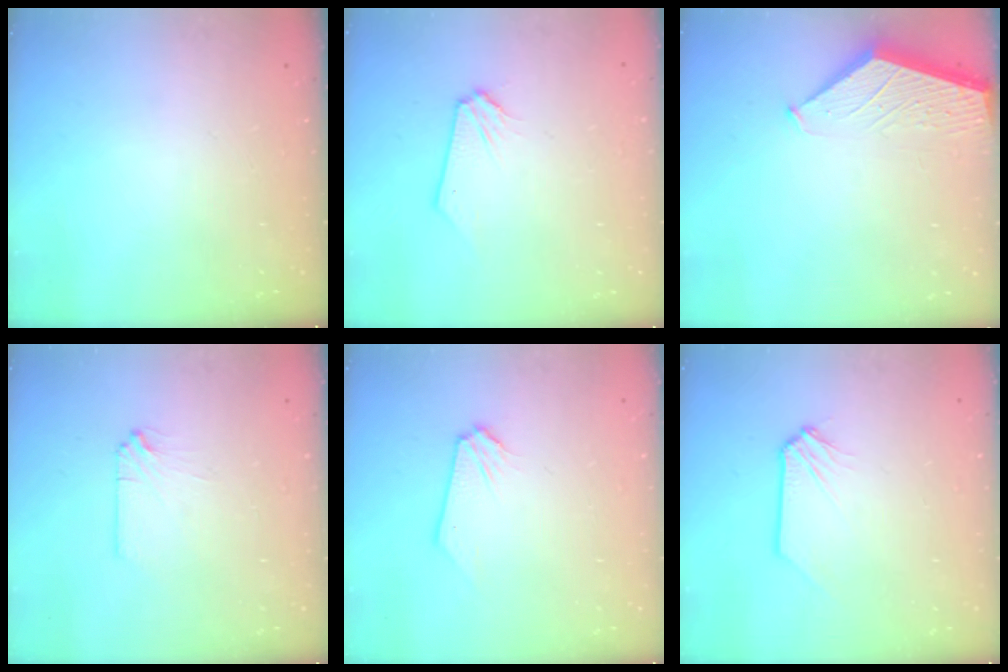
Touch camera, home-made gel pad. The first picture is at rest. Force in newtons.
{"total": 0.0}
{"total": 1.6, "press": 1.6, "slide": 0.2}
{"total": 1.7, "press": 1.7, "slide": 0.4}
{"total": 0.0}
{"total": 0.6, "press": 0.6, "slide": 0.1}